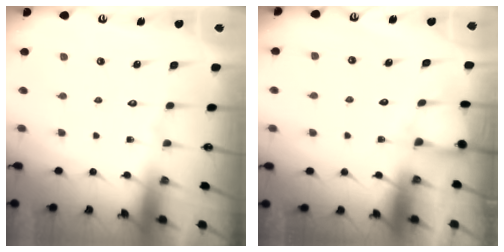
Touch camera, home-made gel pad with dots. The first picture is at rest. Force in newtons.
{"total": 6.2, "press": 6.2, "slide": 0.4}